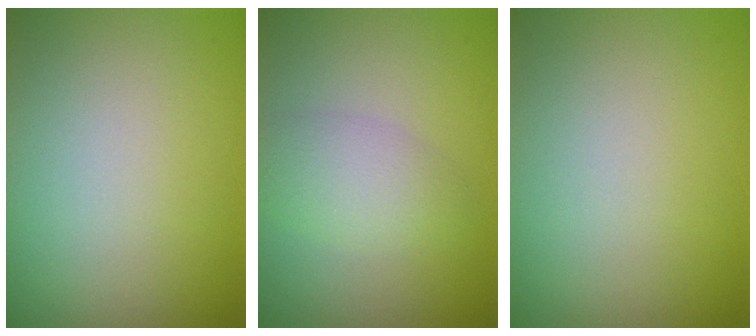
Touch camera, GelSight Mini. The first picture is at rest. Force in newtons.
{"total": 3.0, "press": 3.0, "slide": 0.2}
{"total": 0.0}